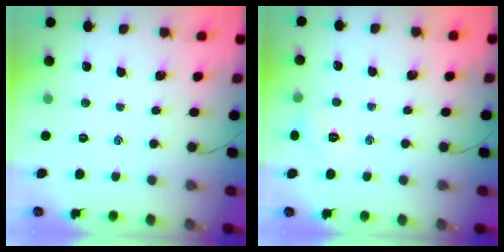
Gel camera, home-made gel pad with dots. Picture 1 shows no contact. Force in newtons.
{"total": 6.6, "press": 6.3, "slide": 1.8}